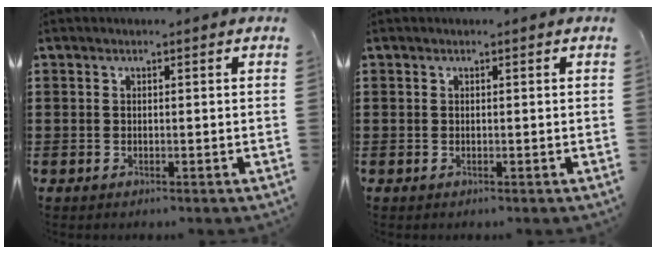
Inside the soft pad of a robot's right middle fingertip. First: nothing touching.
{"total": 0.0}